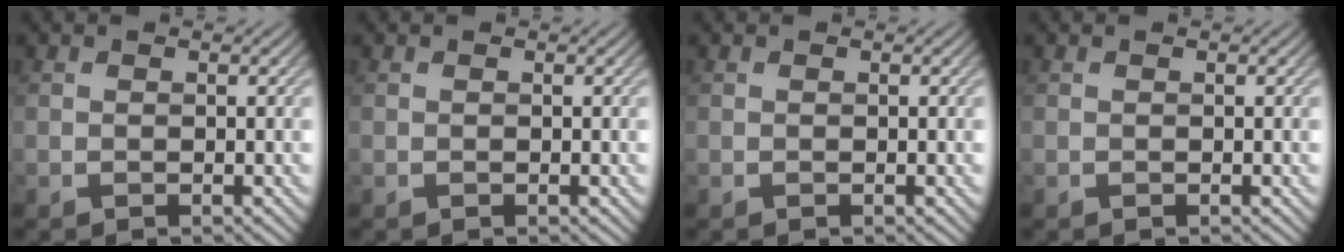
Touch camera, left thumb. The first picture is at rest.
{"total": 0.0}
{"total": 0.0}
{"total": 0.0}